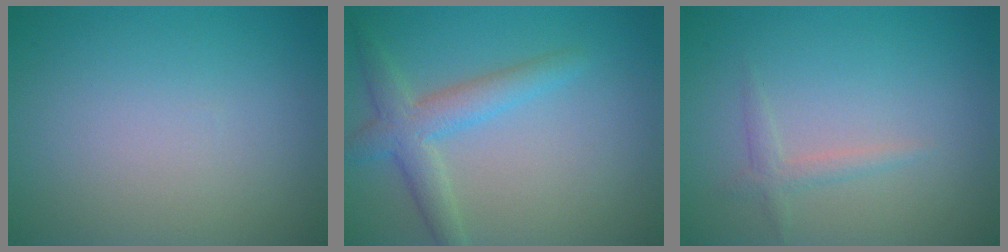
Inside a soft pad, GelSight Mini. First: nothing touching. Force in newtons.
{"total": 3.6, "press": 3.6, "slide": 0.1}
{"total": 1.3, "press": 1.3, "slide": 0.0}